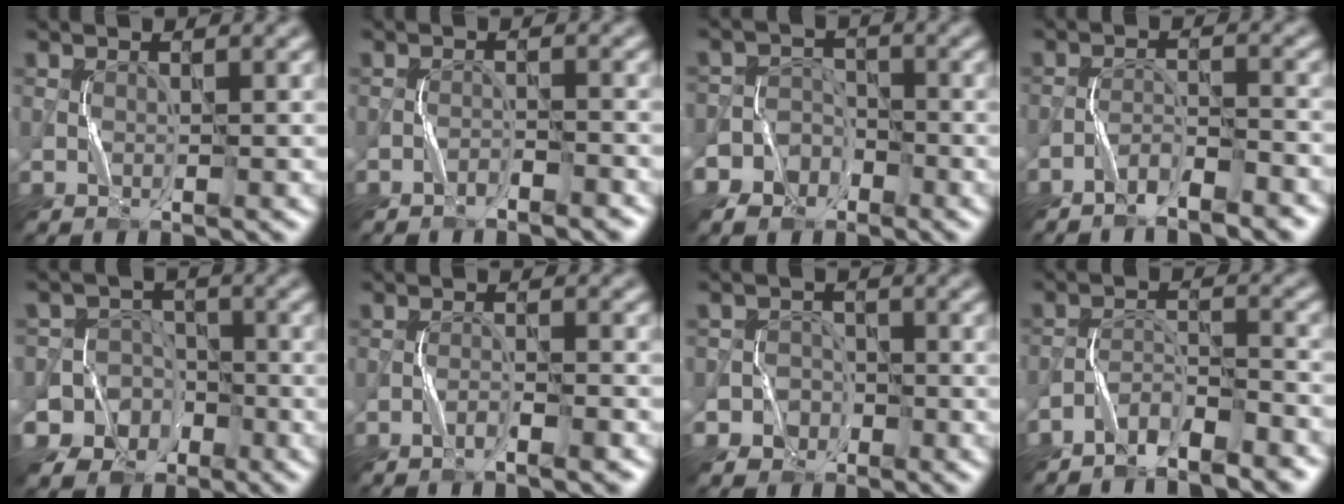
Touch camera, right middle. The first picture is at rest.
{"total": 1.3, "force": [-1.2, 0.2, 0.4], "torque": [-0.004, 0.007, -0.020]}
{"total": 5.1, "force": [-3.3, 3.9, 0.3], "torque": [0.015, 0.000, -0.077]}
{"total": 3.1, "force": [-2.7, 0.5, 1.4], "torque": [-0.027, 0.006, -0.051]}
{"total": 9.5, "force": [-4.9, 8.0, 1.0], "torque": [-0.024, -0.003, -0.108]}
{"total": 1.8, "force": [-1.4, 0.0, 1.2], "torque": [-0.032, 0.011, -0.022]}
{"total": 2.7, "force": [-1.4, 2.2, -0.3], "torque": [0.028, 0.008, -0.030]}
{"total": 4.1, "force": [-3.6, 0.8, 1.7], "torque": [-0.032, 0.003, -0.068]}